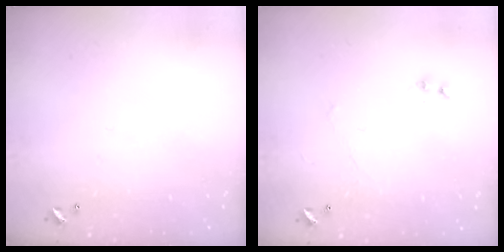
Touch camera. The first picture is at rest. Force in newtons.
{"total": 0.7, "press": 0.4, "slide": 0.6}